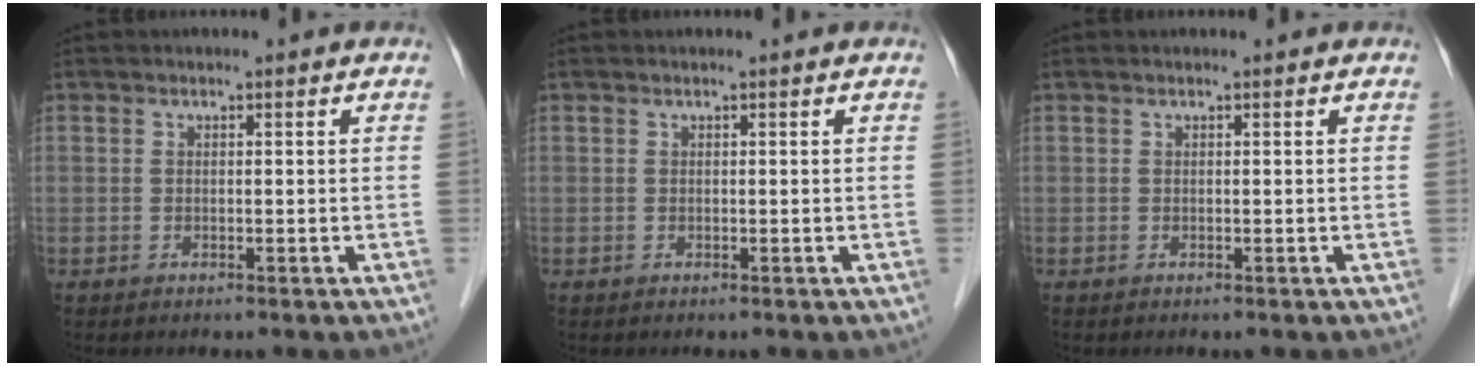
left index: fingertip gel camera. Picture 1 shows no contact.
{"total": 0.0}
{"total": 0.0}